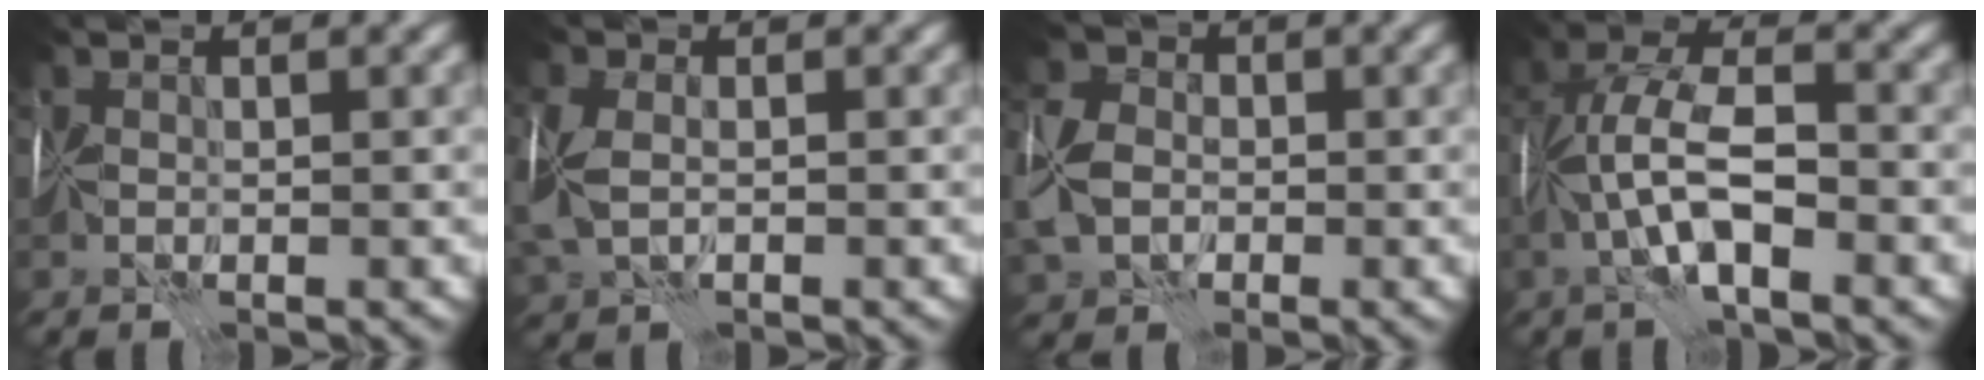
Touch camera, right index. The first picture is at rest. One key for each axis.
{"total": 4.6, "fx": -0.6, "fy": 3.3, "fz": 3.1, "tx": -0.084, "ty": -0.004, "tz": -0.008}
{"total": 6.5, "fx": -1.6, "fy": 5.1, "fz": 3.6, "tx": -0.095, "ty": -0.003, "tz": -0.043}
{"total": 6.9, "fx": -1.8, "fy": 2.3, "fz": 6.2, "tx": -0.126, "ty": 0.024, "tz": -0.039}